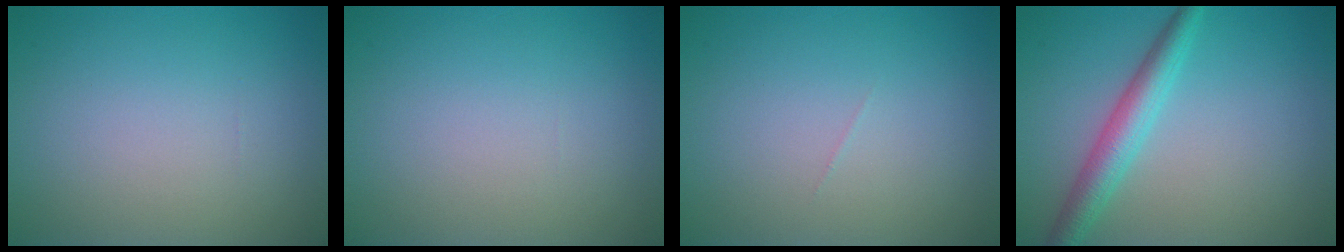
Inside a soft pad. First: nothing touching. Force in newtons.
{"total": 0.0}
{"total": 0.0}
{"total": 3.6, "press": 3.6, "slide": 0.2}